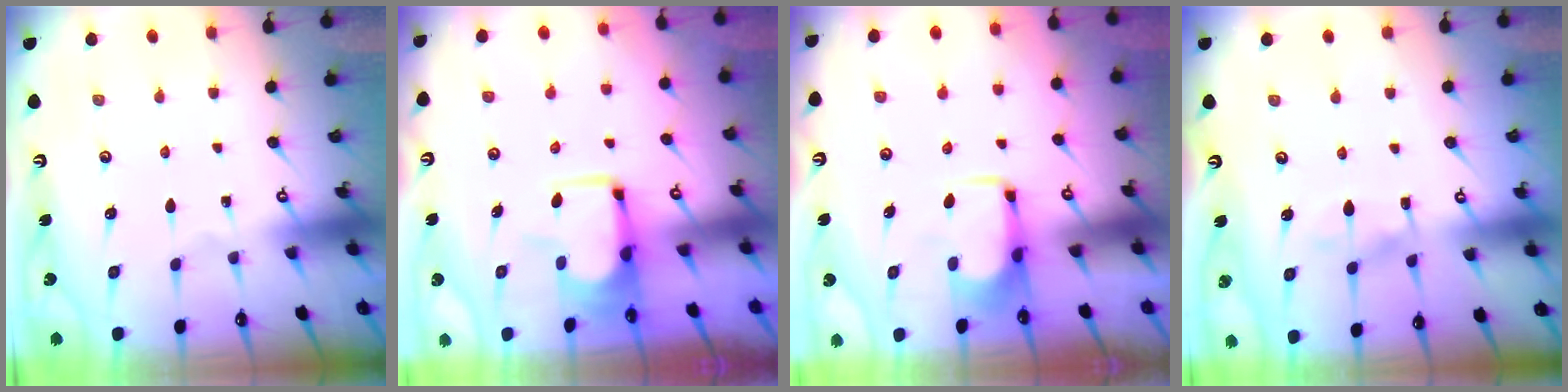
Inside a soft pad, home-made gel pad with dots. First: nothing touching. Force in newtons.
{"total": 3.7, "press": 3.7, "slide": 0.4}
{"total": 2.1, "press": 2.1, "slide": 0.4}
{"total": 6.7, "press": 6.7, "slide": 0.4}